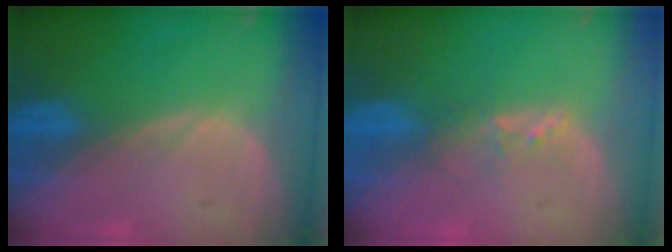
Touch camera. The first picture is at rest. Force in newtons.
{"total": 2.0, "press": 1.9, "slide": 0.4}